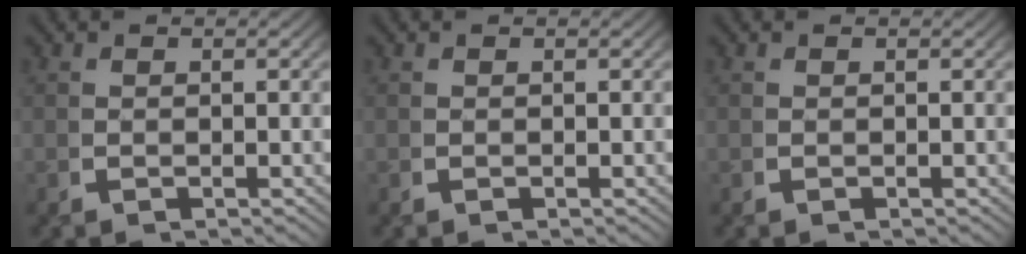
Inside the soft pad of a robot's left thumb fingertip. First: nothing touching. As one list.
[{"total": 0.0}, {"total": 0.0}]